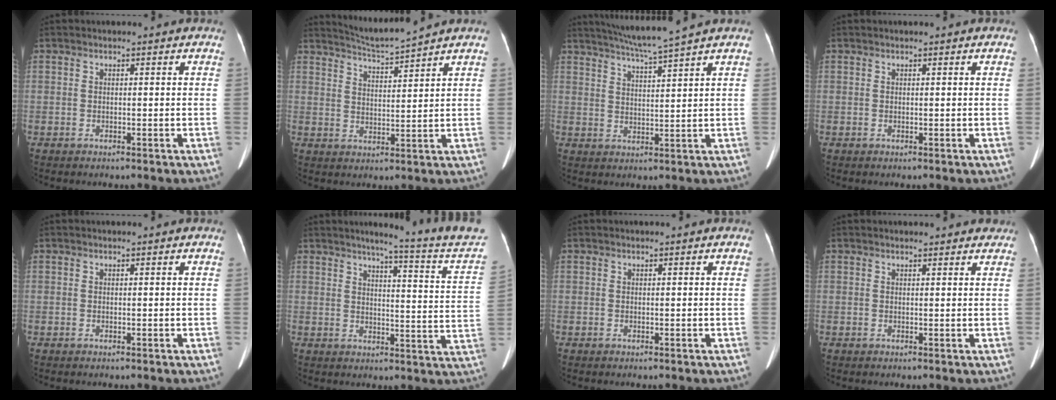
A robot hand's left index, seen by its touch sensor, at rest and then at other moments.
{"total": 5.4, "force": [5.2, -1.6, 0.6], "torque": [-0.021, -0.009, 0.101]}
{"total": 7.4, "force": [6.4, -1.9, 3.2], "torque": [-0.057, -0.002, 0.112]}
{"total": 0.0}
{"total": 0.0}
{"total": 18.1, "force": [16.5, -1.9, 7.4], "torque": [-0.103, -0.094, 0.180]}
{"total": 0.0}
{"total": 4.3, "force": [4.0, 1.2, 1.3], "torque": [-0.013, 0.007, 0.036]}